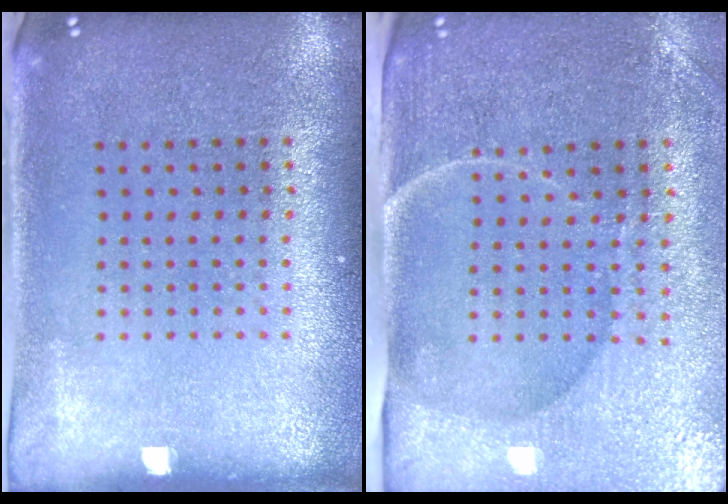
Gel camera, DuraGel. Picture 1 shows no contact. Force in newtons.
{"total": 4.6, "press": 4.0, "slide": 2.3}